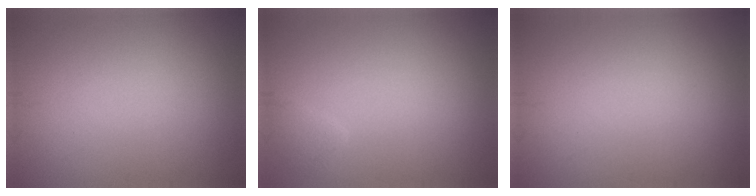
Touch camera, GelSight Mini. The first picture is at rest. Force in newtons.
{"total": 0.8, "press": 0.8, "slide": 0.1}
{"total": 0.0}